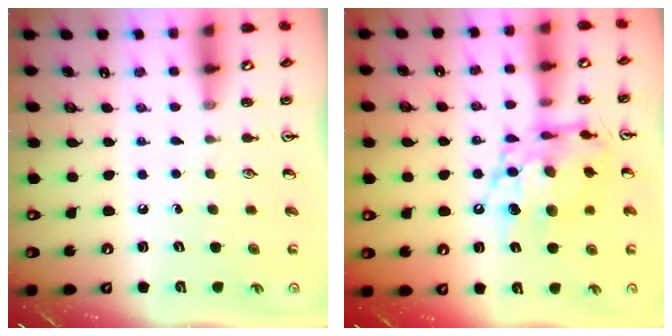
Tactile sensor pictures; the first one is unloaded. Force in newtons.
{"total": 14.3, "press": 14.3, "slide": 1.4}